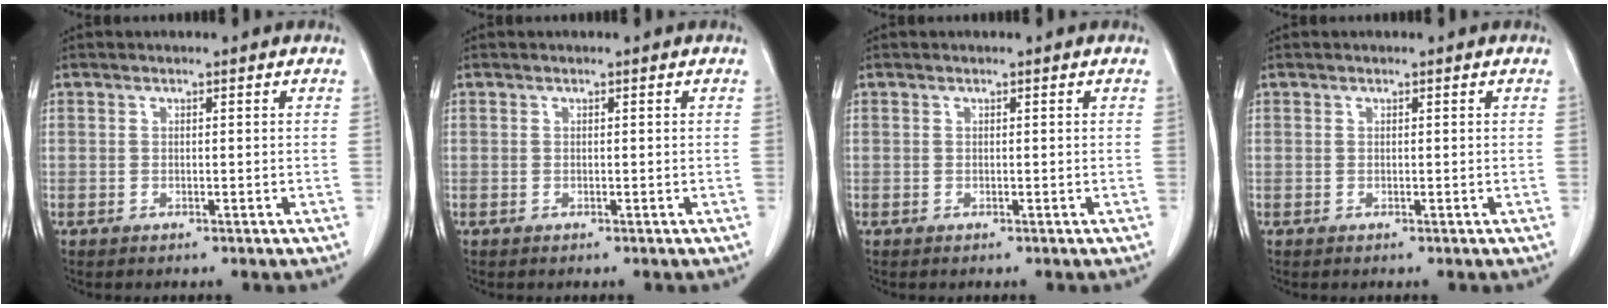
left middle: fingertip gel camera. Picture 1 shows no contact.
{"total": 0.0}
{"total": 0.0}
{"total": 0.0}